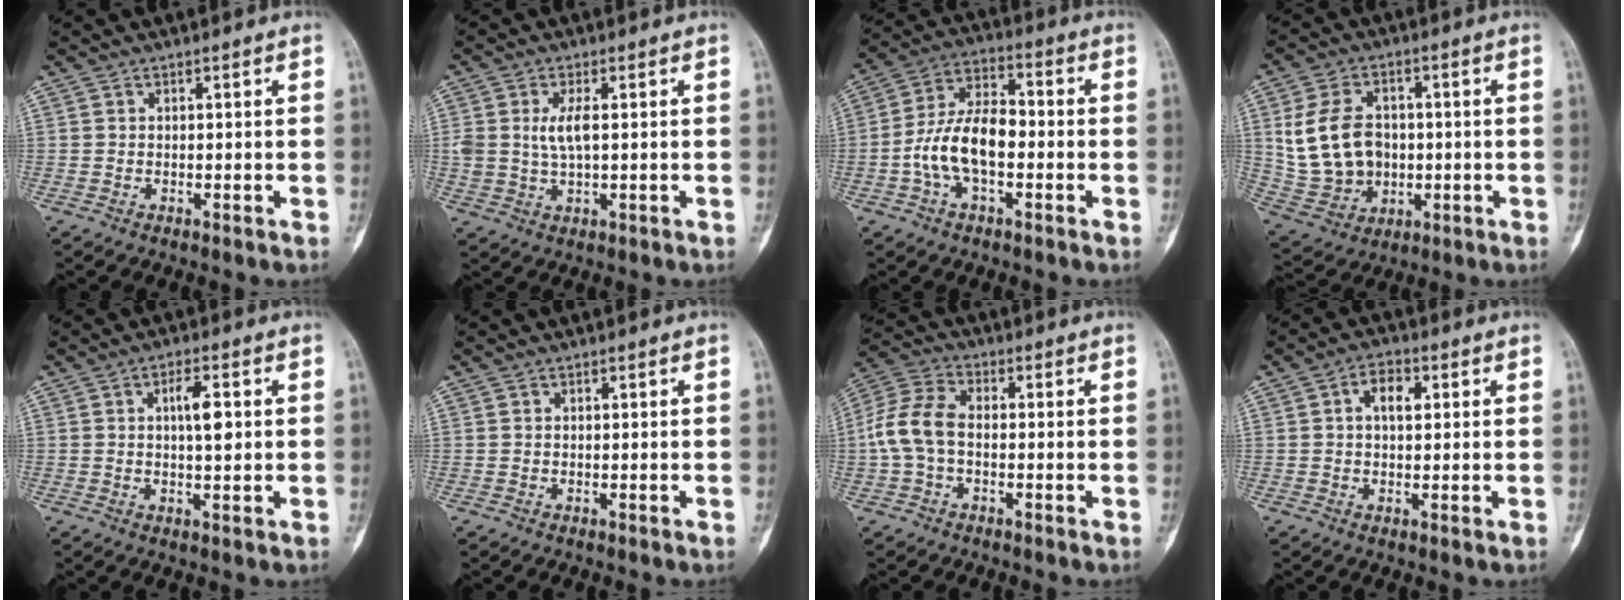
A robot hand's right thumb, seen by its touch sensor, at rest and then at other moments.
{"total": 4.8, "force": [0.8, 2.0, 4.3], "torque": [-0.092, -0.003, 0.020]}
{"total": 12.1, "force": [-2.4, 6.4, 10.0], "torque": [-0.185, 0.040, -0.052]}
{"total": 13.8, "force": [1.2, 10.6, 8.7], "torque": [-0.143, 0.005, 0.038]}
{"total": 5.3, "force": [0.8, 1.8, 4.9], "torque": [-0.074, 0.000, 0.011]}
{"total": 0.0}
{"total": 8.8, "force": [-0.9, 5.5, 6.8], "torque": [-0.146, 0.027, -0.027]}
{"total": 5.2, "force": [1.1, 2.9, 4.1], "torque": [-0.059, 0.006, 0.013]}